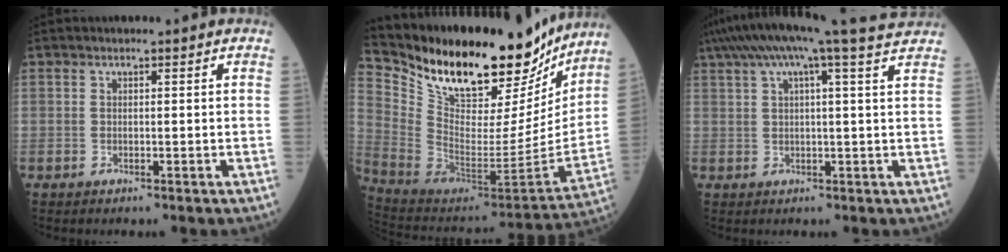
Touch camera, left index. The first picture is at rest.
{"total": 28.6, "force": [23.6, 7.7, 14.2], "torque": [-0.244, -0.027, 0.365]}
{"total": 16.3, "force": [14.0, -0.9, 8.4], "torque": [-0.148, 0.006, 0.184]}